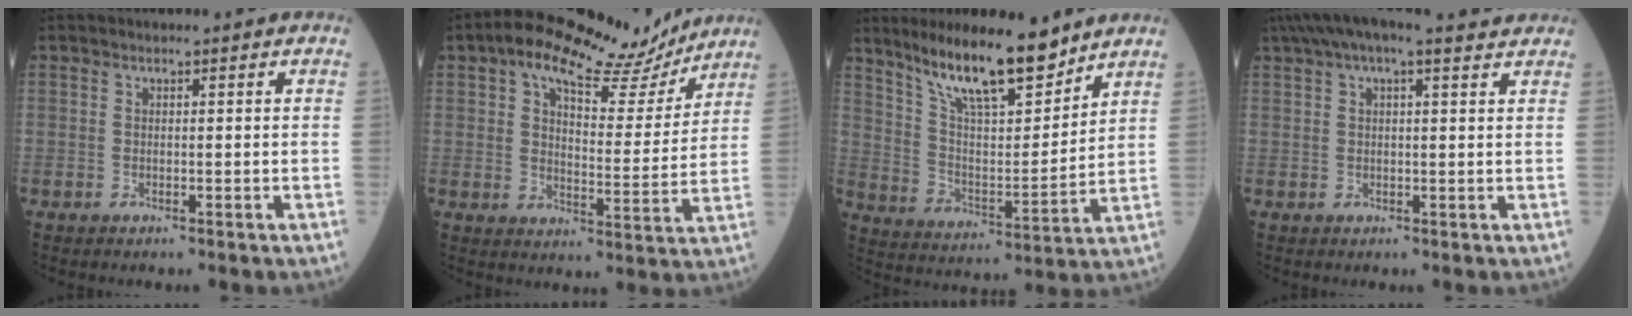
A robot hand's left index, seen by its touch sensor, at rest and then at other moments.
{"total": 13.8, "force": [10.6, 4.7, 7.5], "torque": [-0.114, 0.011, 0.145]}
{"total": 16.3, "force": [13.2, 3.5, 9.0], "torque": [-0.152, -0.019, 0.236]}
{"total": 9.2, "force": [7.2, 1.9, 5.5], "torque": [-0.098, 0.046, 0.099]}